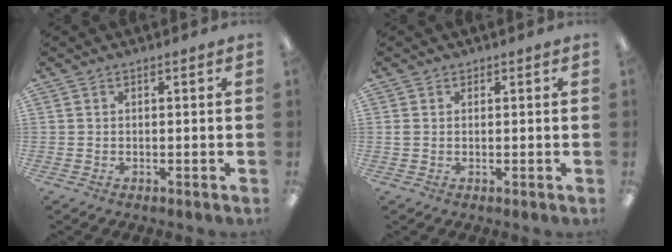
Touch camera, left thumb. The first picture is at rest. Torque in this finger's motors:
{"motor_torque": [-0.18, 0.12, -0.23, 0.17, 0.01]}